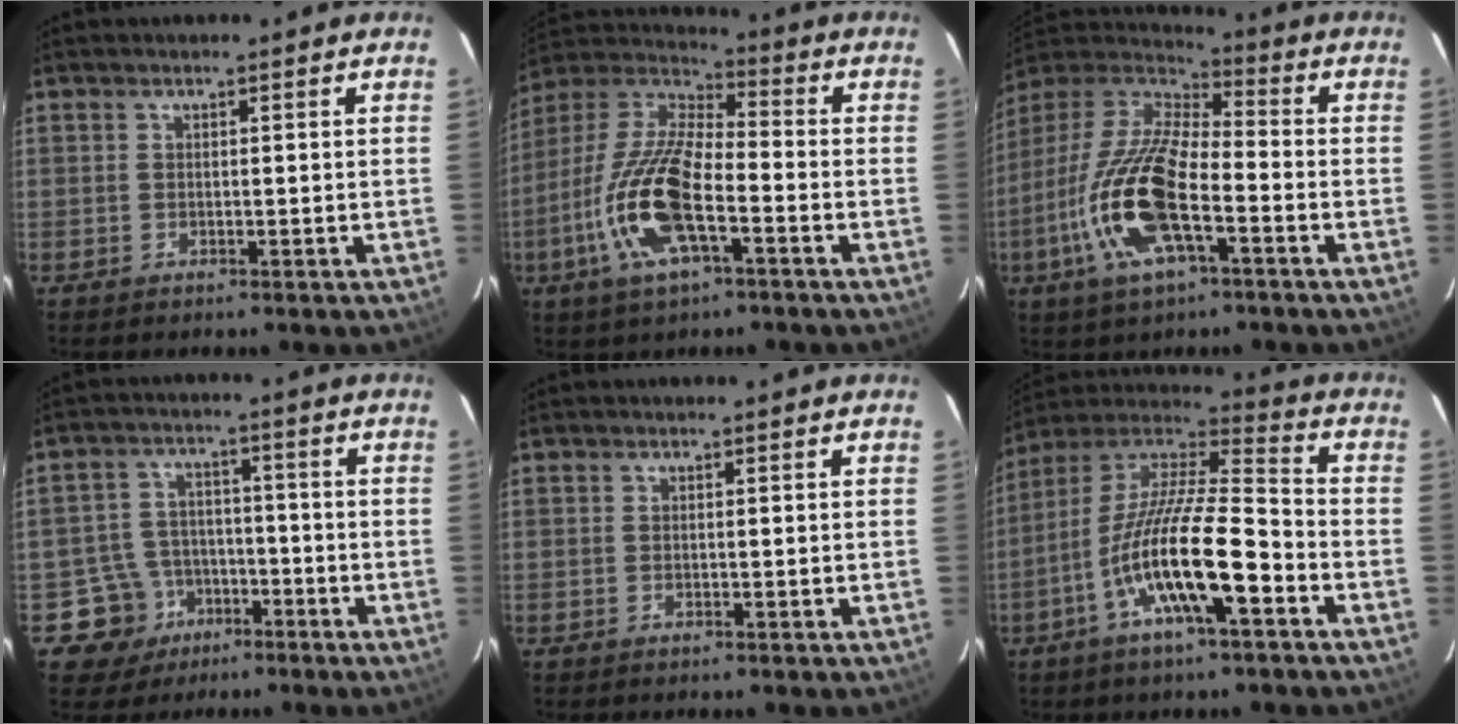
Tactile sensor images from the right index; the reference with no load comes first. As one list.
[{"total": 17.0, "force": [-6.2, 5.8, 14.7], "torque": [-0.311, -0.009, -0.128]}, {"total": 19.2, "force": [-7.2, 6.5, 16.6], "torque": [-0.345, -0.022, -0.147]}, {"total": 8.3, "force": [-4.5, 7.0, 0.1], "torque": [-0.024, 0.032, -0.065]}, {"total": 0.0}, {"total": 18.0, "force": [-7.7, 3.7, 15.9], "torque": [-0.292, -0.019, -0.149]}]